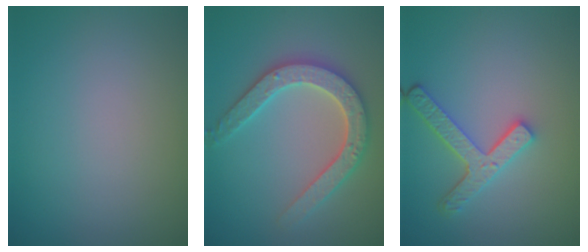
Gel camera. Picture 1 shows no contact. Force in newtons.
{"total": 4.9, "press": 4.9, "slide": 0.9}
{"total": 3.6, "press": 3.1, "slide": 1.8}